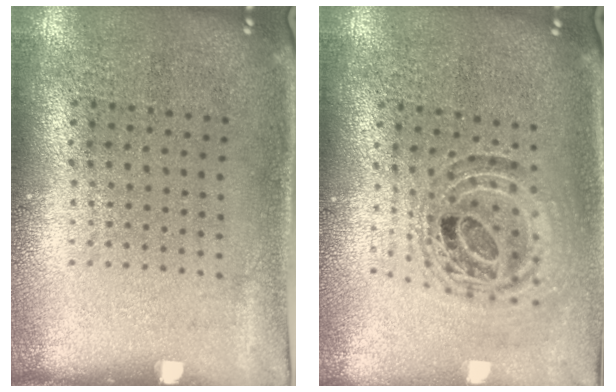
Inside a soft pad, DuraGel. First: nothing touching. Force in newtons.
{"total": 1.0, "press": 0.9, "slide": 0.2}